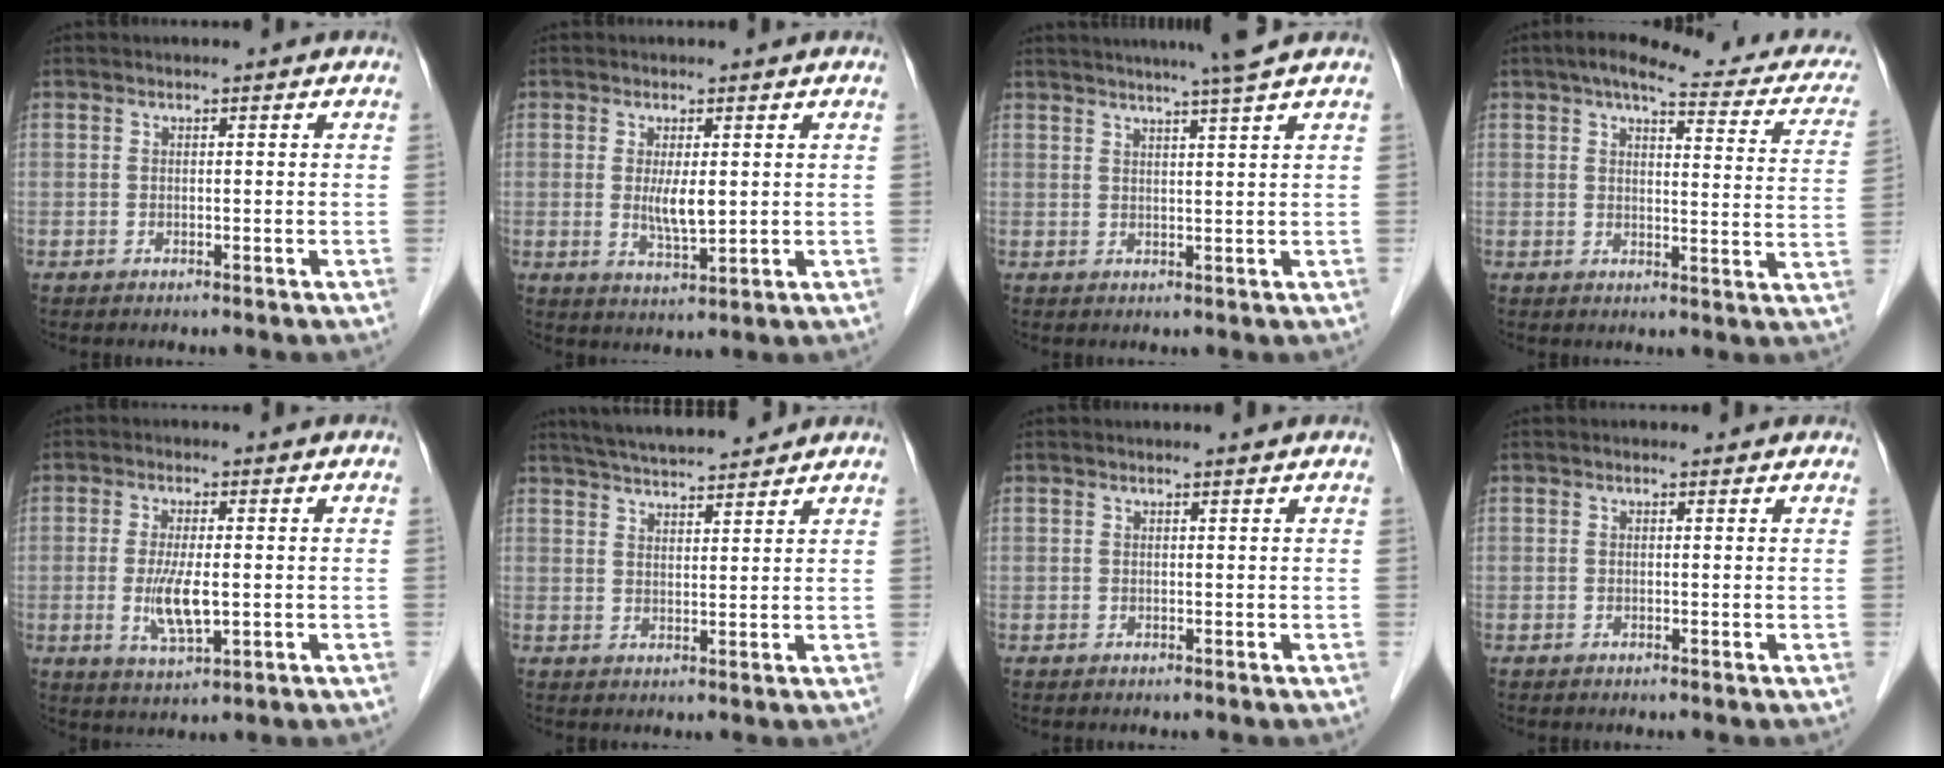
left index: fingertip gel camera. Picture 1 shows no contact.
{"total": 4.0, "force": [0.4, 0.9, 3.9], "torque": [-0.075, -0.010, 0.012]}
{"total": 7.0, "force": [5.7, -1.5, 3.8], "torque": [-0.055, 0.005, 0.073]}
{"total": 19.4, "force": [16.2, 4.3, 9.9], "torque": [-0.112, 0.006, 0.176]}
{"total": 6.0, "force": [-0.8, 1.5, 5.7], "torque": [-0.119, -0.012, -0.011]}
{"total": 9.9, "force": [9.2, 0.8, 3.8], "torque": [-0.065, 0.024, 0.142]}
{"total": 0.7, "force": [0.6, -0.1, 0.2], "torque": [-0.010, -0.001, 0.012]}
{"total": 0.9, "force": [0.6, 0.6, 0.1], "torque": [-0.004, 0.005, 0.001]}